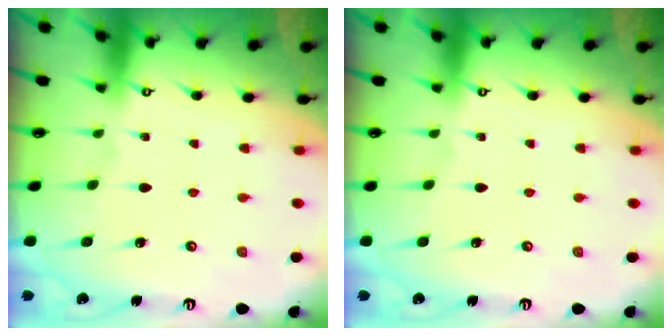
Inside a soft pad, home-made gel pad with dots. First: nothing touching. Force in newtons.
{"total": 0.0}